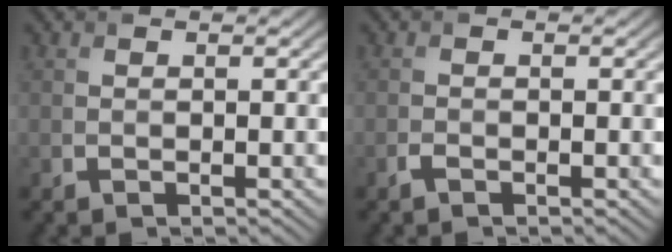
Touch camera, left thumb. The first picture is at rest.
{"total": 0.8, "force": [-0.6, 0.2, 0.5], "torque": [-0.011, 0.000, -0.013]}